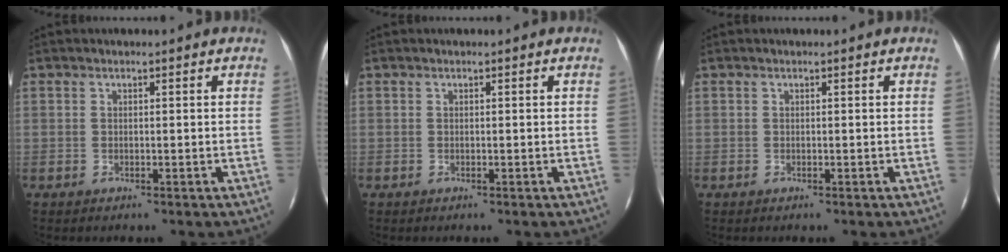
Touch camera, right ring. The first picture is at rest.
{"total": 0.0}
{"total": 0.0}